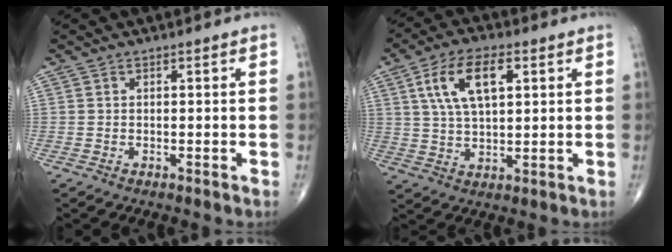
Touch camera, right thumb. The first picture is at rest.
{"total": 11.3, "force": [3.9, 5.3, 9.2], "torque": [-0.167, 0.000, 0.072]}